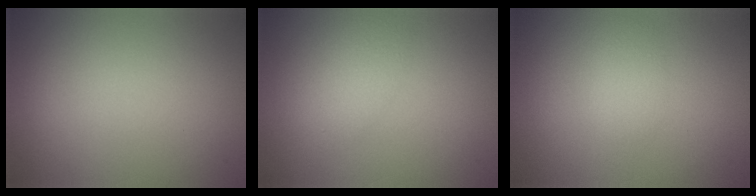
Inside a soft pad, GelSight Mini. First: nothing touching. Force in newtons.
{"total": 2.3, "press": 2.3, "slide": 0.1}
{"total": 1.3, "press": 1.3, "slide": 0.0}